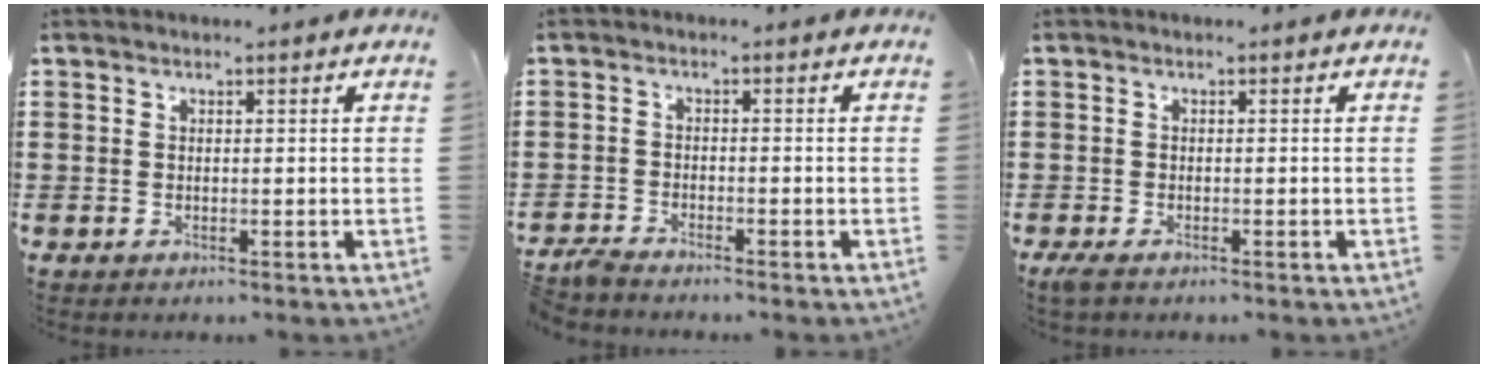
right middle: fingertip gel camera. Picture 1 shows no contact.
{"total": 1.9, "force": [-1.9, 0.0, 0.3], "torque": [-0.017, -0.001, -0.040]}
{"total": 1.0, "force": [-0.6, 0.3, 0.7], "torque": [-0.021, -0.007, -0.014]}